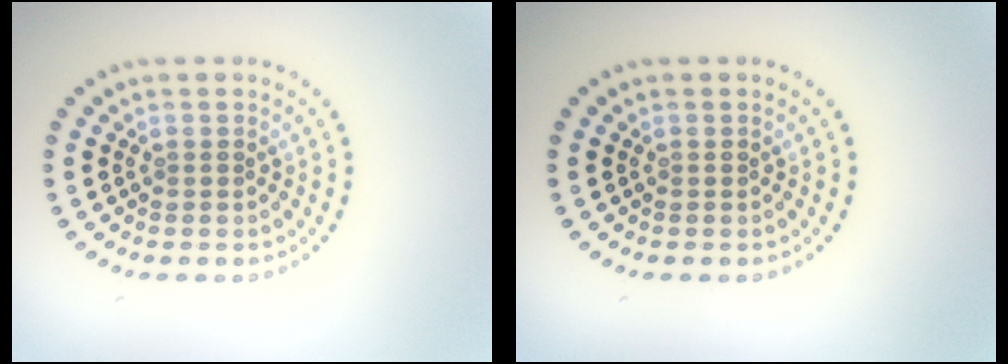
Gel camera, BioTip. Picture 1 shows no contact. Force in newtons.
{"total": 0.0}